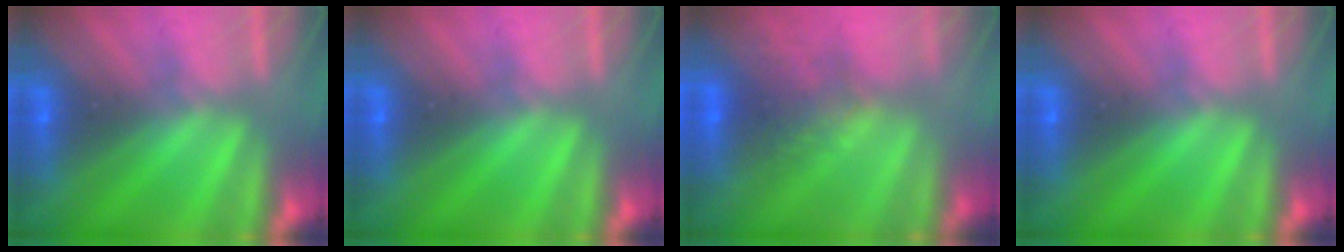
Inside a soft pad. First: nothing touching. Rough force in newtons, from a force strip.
{"total": 0.0}
{"total": 7.5}
{"total": 0.0}